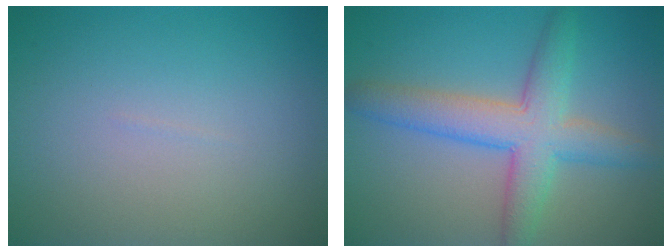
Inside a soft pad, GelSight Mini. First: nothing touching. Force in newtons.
{"total": 5.8, "press": 5.8, "slide": 0.4}